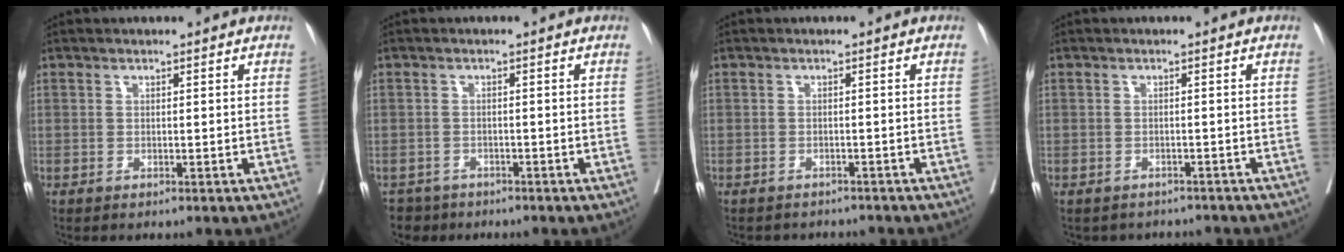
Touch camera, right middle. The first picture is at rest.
{"total": 3.4, "force": [-2.8, 1.9, -0.5], "torque": [0.010, 0.002, -0.048]}
{"total": 5.0, "force": [-4.8, 1.5, 0.5], "torque": [-0.006, -0.004, -0.057]}
{"total": 4.3, "force": [-4.0, 1.6, 0.0], "torque": [0.001, 0.003, -0.047]}